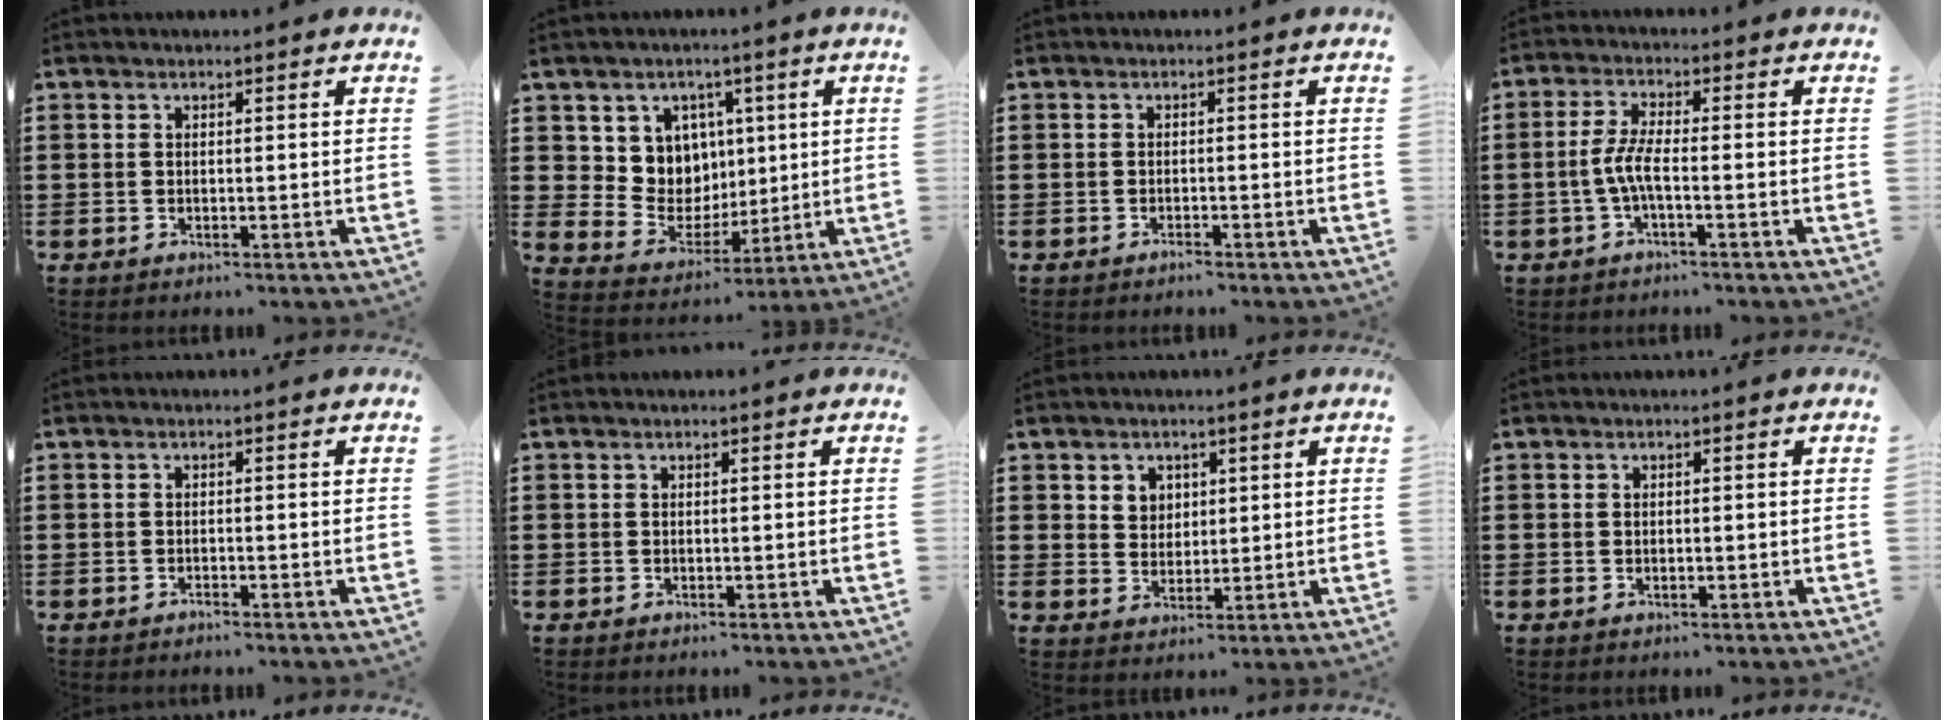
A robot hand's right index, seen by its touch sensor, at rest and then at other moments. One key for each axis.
{"total": 8.0, "fx": 2.4, "fy": 7.4, "fz": 1.5, "tx": -0.066, "ty": -0.016, "tz": 0.052}
{"total": 0.9, "fx": -0.9, "fy": 0.0, "fz": 0.3, "tx": -0.009, "ty": -0.005, "tz": -0.017}
{"total": 4.0, "fx": -1.3, "fy": 0.7, "fz": 3.7, "tx": -0.096, "ty": -0.010, "tz": -0.033}
{"total": 0.7, "fx": -0.7, "fy": -0.1, "fz": 0.1, "tx": -0.004, "ty": -0.004, "tz": -0.014}
{"total": 0.0}
{"total": 3.3, "fx": 1.6, "fy": 2.8, "fz": 0.6, "tx": -0.017, "ty": 0.007, "tz": 0.028}
{"total": 0.5, "fx": 0.0, "fy": 0.3, "fz": 0.5, "tx": -0.011, "ty": -0.001, "tz": -0.001}